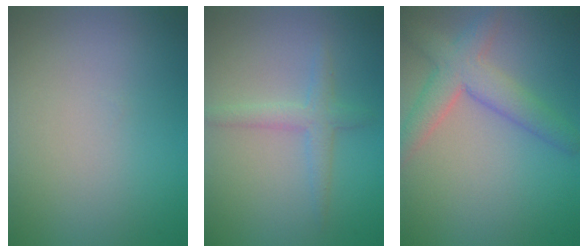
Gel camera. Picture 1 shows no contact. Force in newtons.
{"total": 2.2, "press": 2.2, "slide": 0.0}
{"total": 4.6, "press": 4.6, "slide": 0.2}